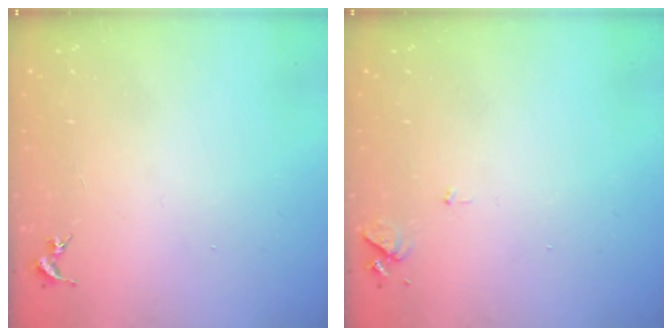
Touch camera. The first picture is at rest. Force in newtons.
{"total": 6.1, "press": 6.0, "slide": 0.8}